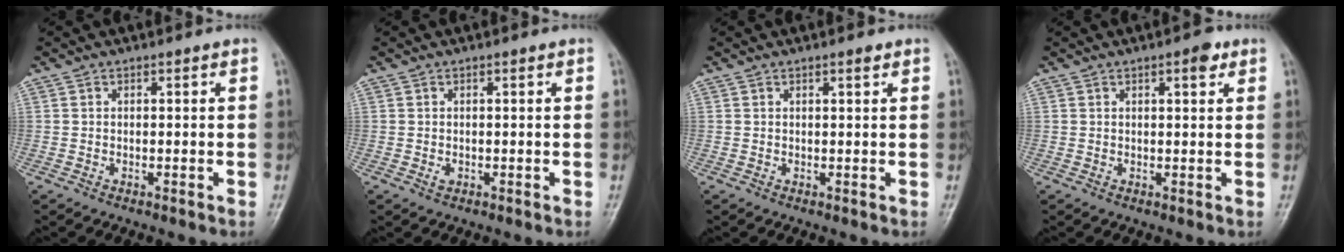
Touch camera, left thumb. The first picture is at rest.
{"total": 1.0, "force": [0.1, 0.6, 0.8], "torque": [-0.008, 0.000, 0.005]}
{"total": 1.2, "force": [0.8, 0.2, 0.9], "torque": [-0.012, -0.004, 0.013]}
{"total": 2.8, "force": [1.6, 0.9, 2.1], "torque": [-0.024, -0.005, 0.020]}